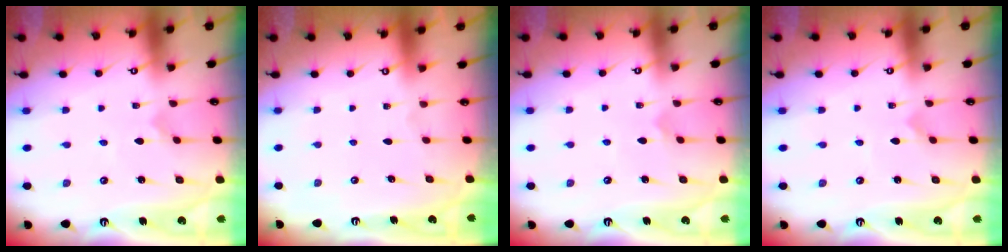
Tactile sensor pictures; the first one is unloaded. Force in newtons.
{"total": 0.0}
{"total": 2.9, "press": 2.9, "slide": 0.2}
{"total": 0.0}